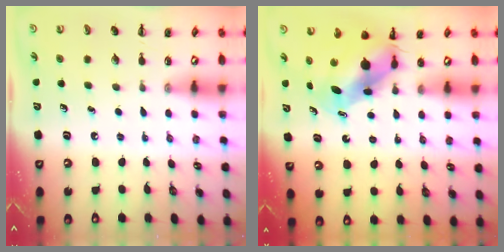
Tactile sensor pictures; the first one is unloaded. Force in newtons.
{"total": 6.8, "press": 6.6, "slide": 1.5}